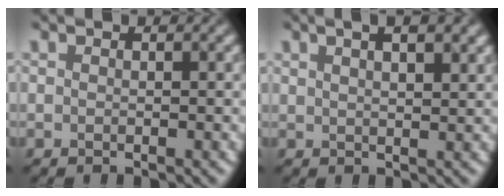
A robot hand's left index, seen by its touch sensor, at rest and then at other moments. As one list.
[{"total": 6.0, "force": [3.6, 2.6, 4.1], "torque": [-0.033, 0.032, 0.027]}]